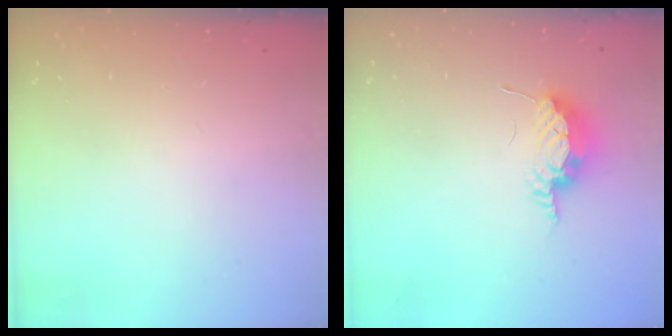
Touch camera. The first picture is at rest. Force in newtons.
{"total": 7.9, "press": 7.6, "slide": 2.2}